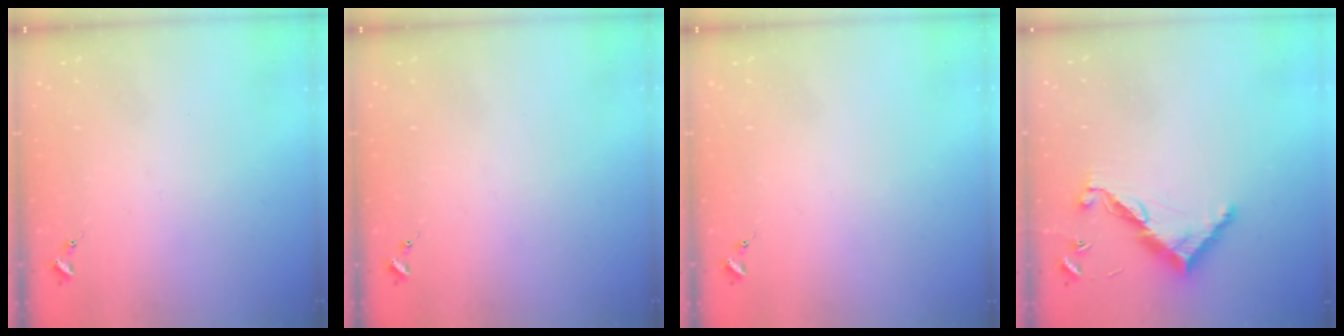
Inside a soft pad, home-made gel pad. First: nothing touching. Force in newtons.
{"total": 0.0}
{"total": 0.0}
{"total": 10.9, "press": 10.9, "slide": 0.4}